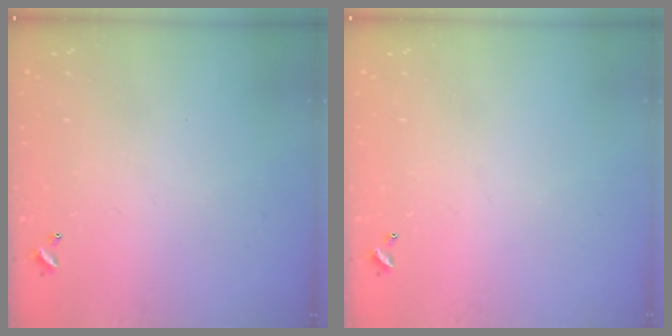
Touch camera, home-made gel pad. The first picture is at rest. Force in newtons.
{"total": 0.0}